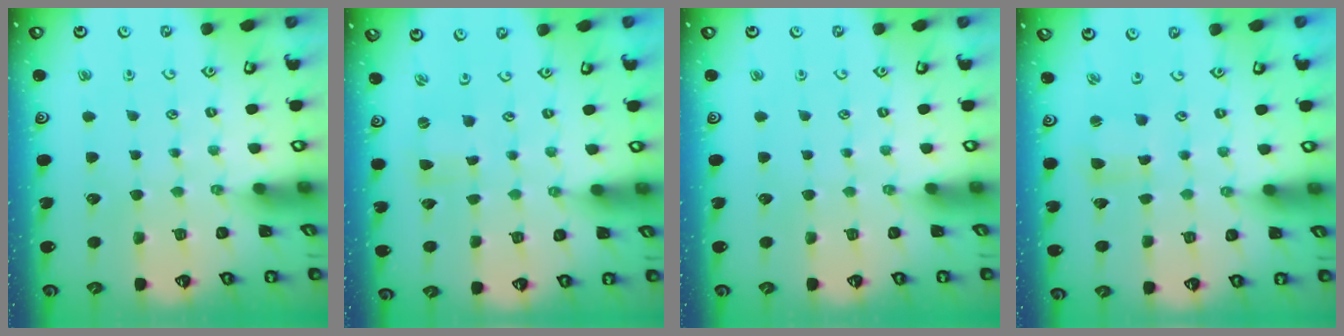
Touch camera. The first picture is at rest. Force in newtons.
{"total": 0.0}
{"total": 0.0}
{"total": 2.2, "press": 2.2, "slide": 0.3}